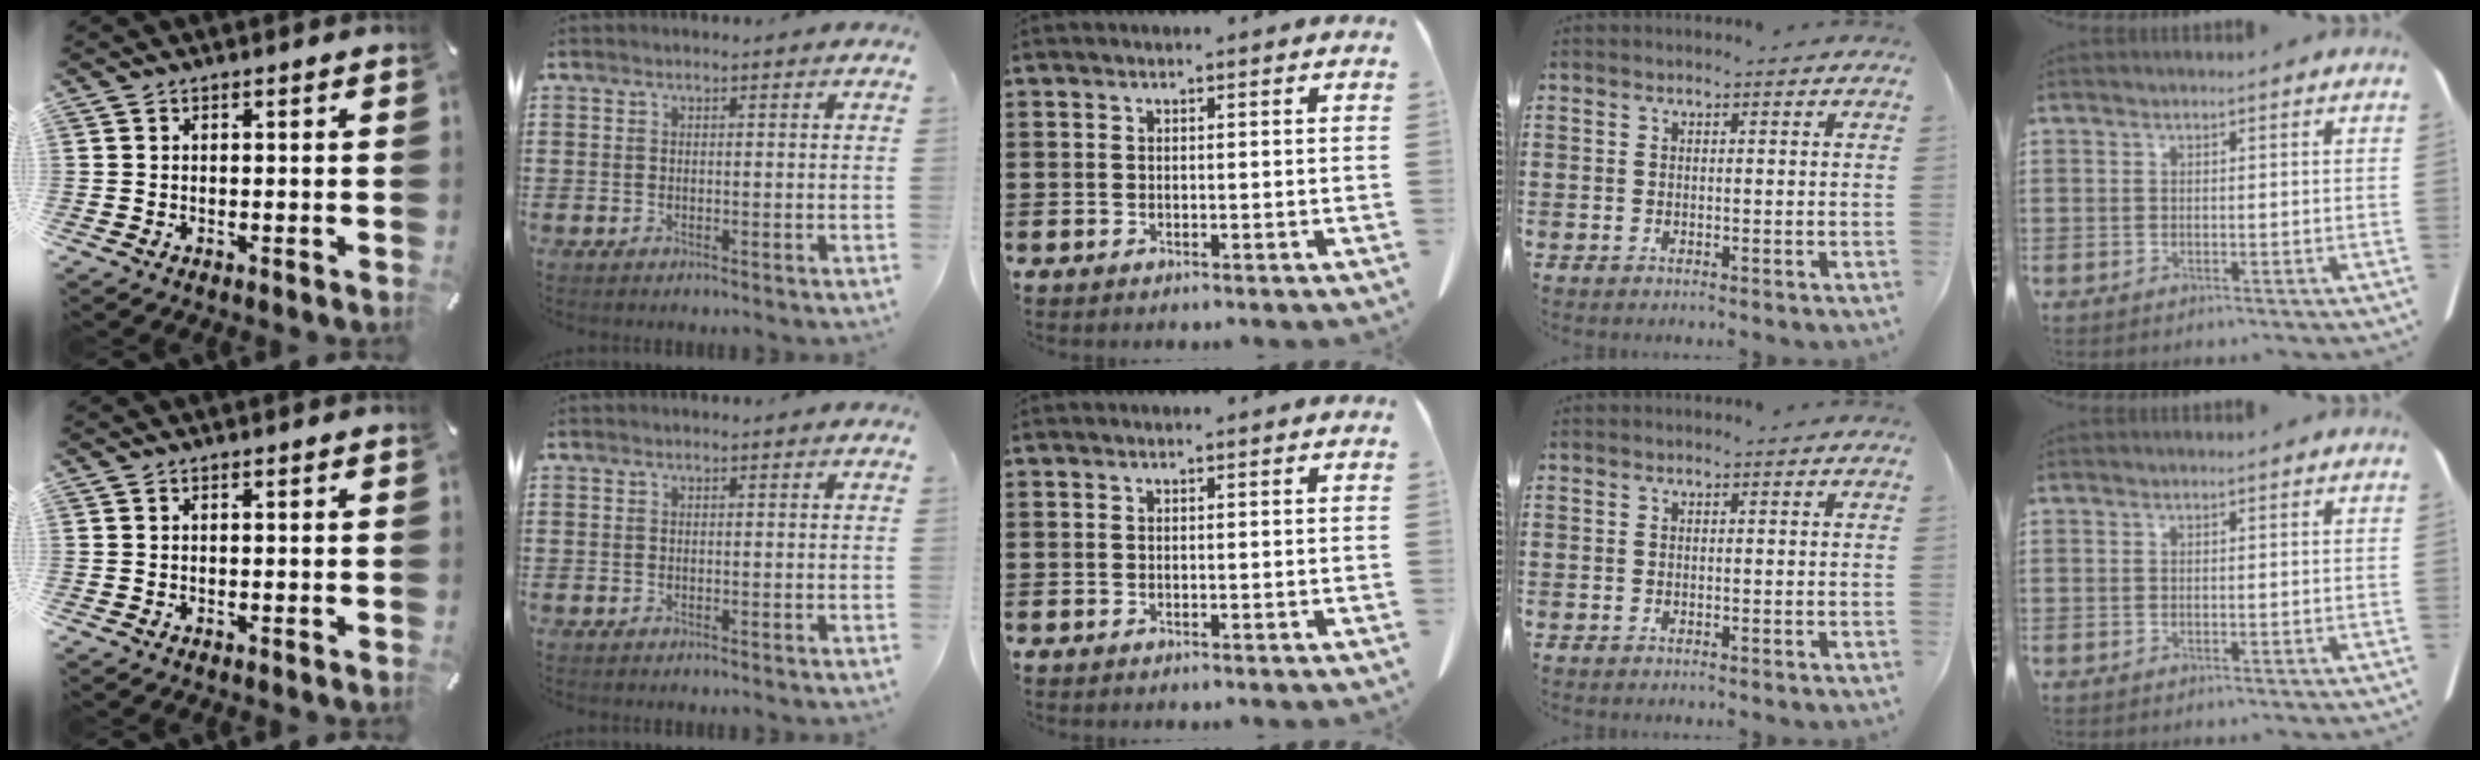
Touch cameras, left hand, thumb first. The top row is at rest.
{}